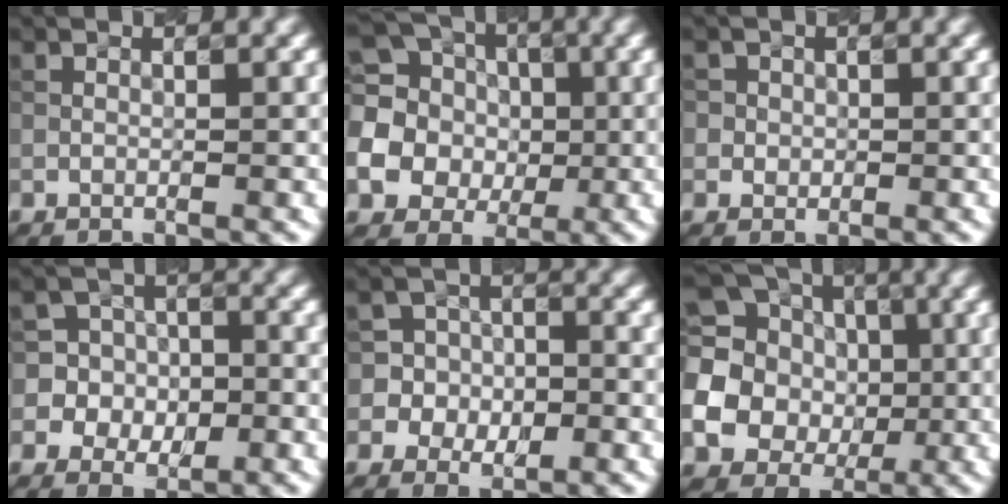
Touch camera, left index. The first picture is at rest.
{"total": 12.8, "force": [0.8, 11.8, 5.0], "torque": [-0.170, 0.024, -0.009]}
{"total": 2.1, "force": [0.8, 1.8, 0.8], "torque": [-0.006, 0.008, 0.007]}
{"total": 6.1, "force": [-0.8, 5.9, 1.6], "torque": [-0.028, 0.030, -0.036]}
{"total": 5.2, "force": [-1.0, 4.9, 1.4], "torque": [-0.018, 0.027, -0.038]}
{"total": 18.5, "force": [0.5, 17.5, 6.2], "torque": [-0.188, 0.002, -0.022]}